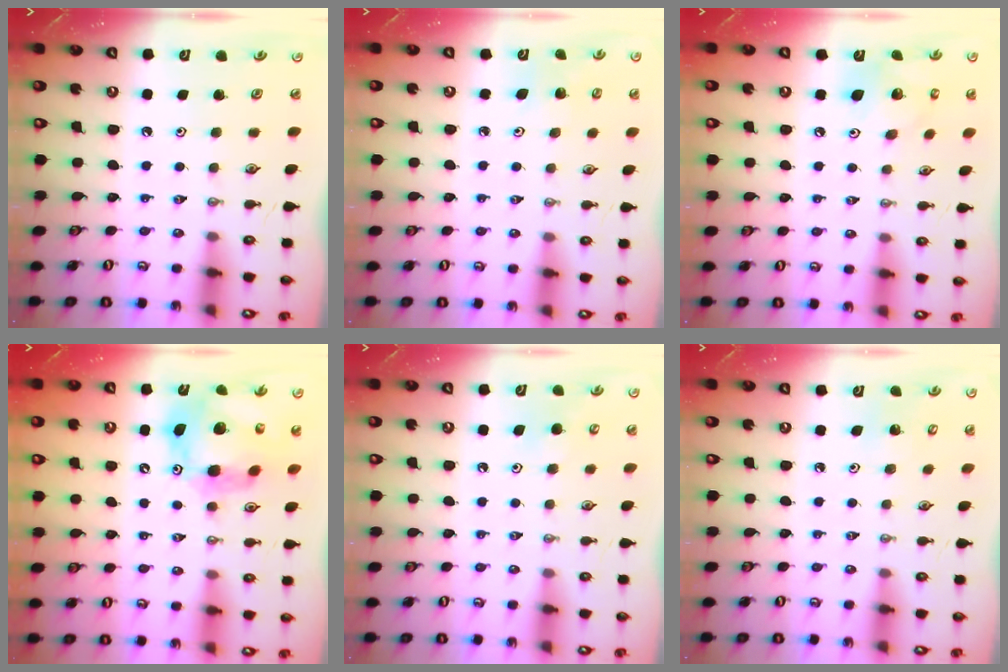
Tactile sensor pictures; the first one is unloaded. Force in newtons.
{"total": 3.8, "press": 3.8, "slide": 0.3}
{"total": 11.3, "press": 11.2, "slide": 1.0}
{"total": 15.3, "press": 15.2, "slide": 1.5}
{"total": 6.0, "press": 5.9, "slide": 0.5}
{"total": 5.2, "press": 5.2, "slide": 0.4}